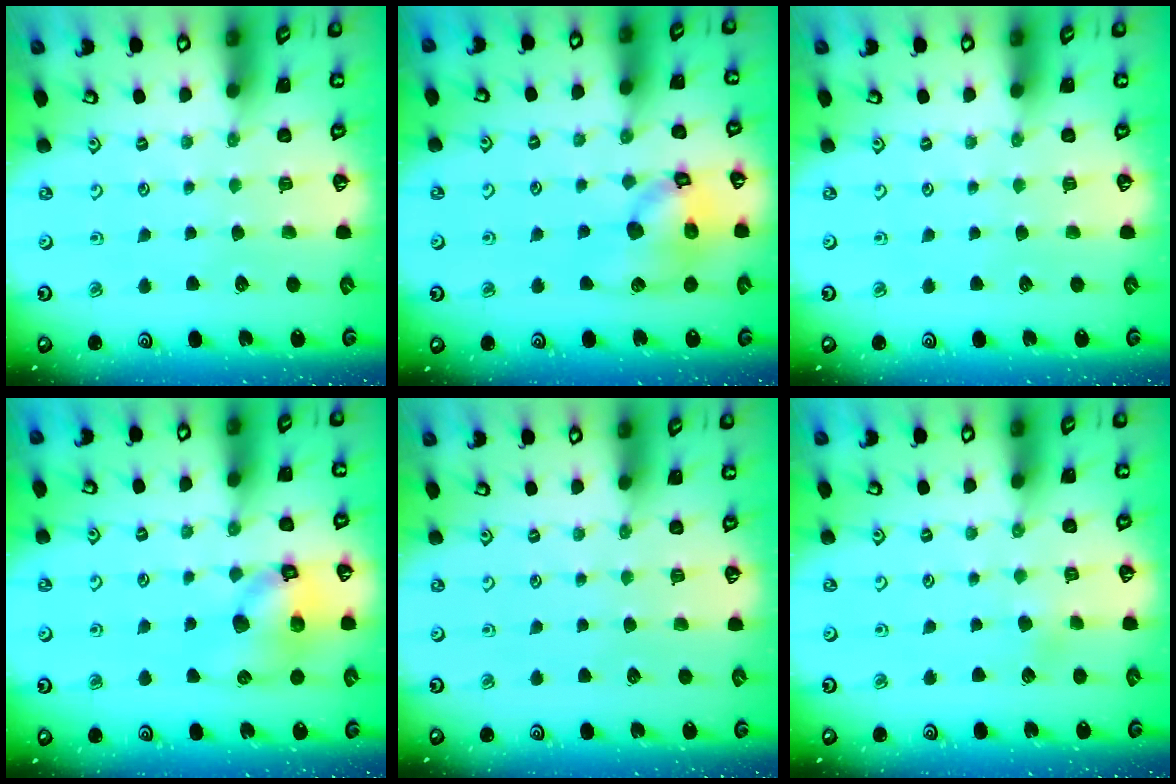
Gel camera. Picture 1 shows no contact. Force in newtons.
{"total": 14.2, "press": 14.1, "slide": 2.1}
{"total": 0.0}
{"total": 11.4, "press": 11.3, "slide": 1.7}
{"total": 0.0}
{"total": 2.1, "press": 2.0, "slide": 0.6}